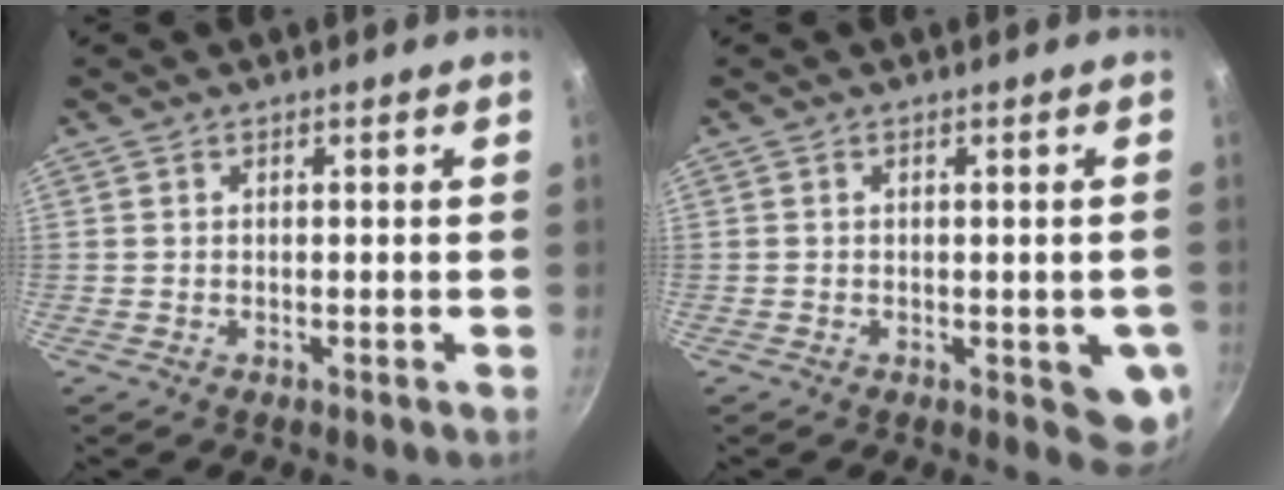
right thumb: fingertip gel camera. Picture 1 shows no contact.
{"total": 6.5, "force": [-1.3, 2.7, 5.8], "torque": [-0.047, -0.007, -0.014]}